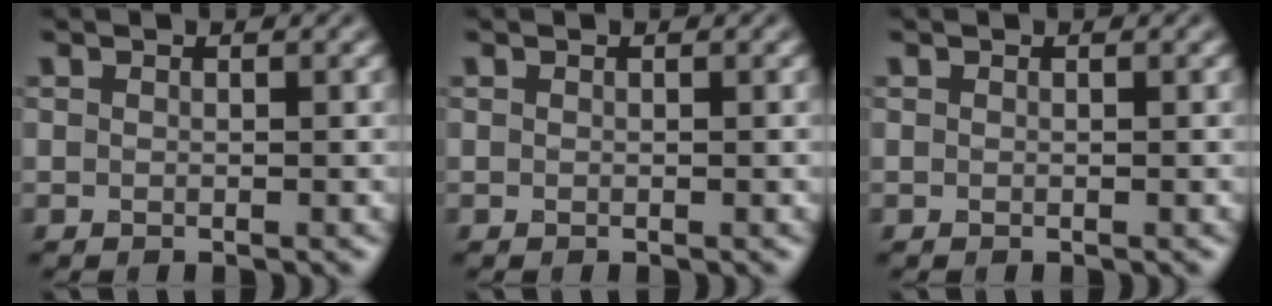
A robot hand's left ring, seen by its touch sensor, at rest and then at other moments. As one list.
[{"total": 0.0}, {"total": 0.0}]